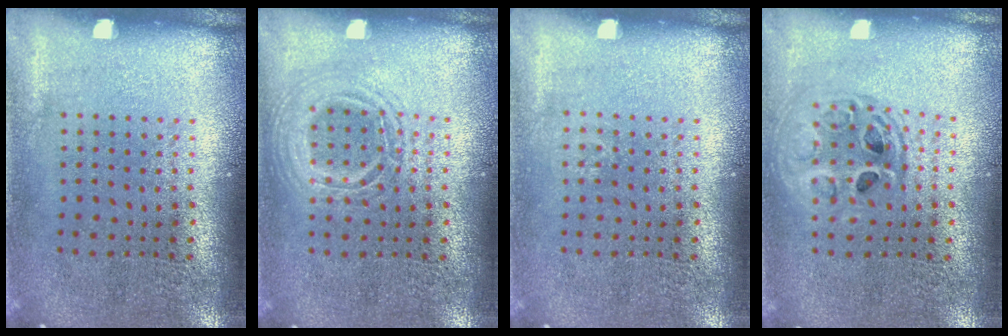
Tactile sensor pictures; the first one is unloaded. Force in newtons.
{"total": 1.1, "press": 1.1, "slide": 0.1}
{"total": 0.5, "press": 0.5, "slide": 0.2}
{"total": 1.5, "press": 1.3, "slide": 0.8}